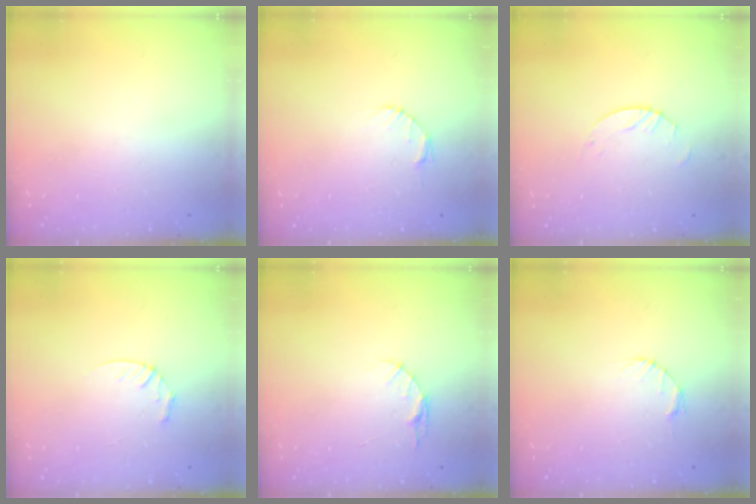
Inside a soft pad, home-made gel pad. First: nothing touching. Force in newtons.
{"total": 2.7, "press": 2.7, "slide": 0.4}
{"total": 2.5, "press": 2.5, "slide": 0.1}
{"total": 3.5, "press": 3.5, "slide": 0.3}
{"total": 3.3, "press": 3.3, "slide": 0.4}
{"total": 2.7, "press": 2.7, "slide": 0.4}